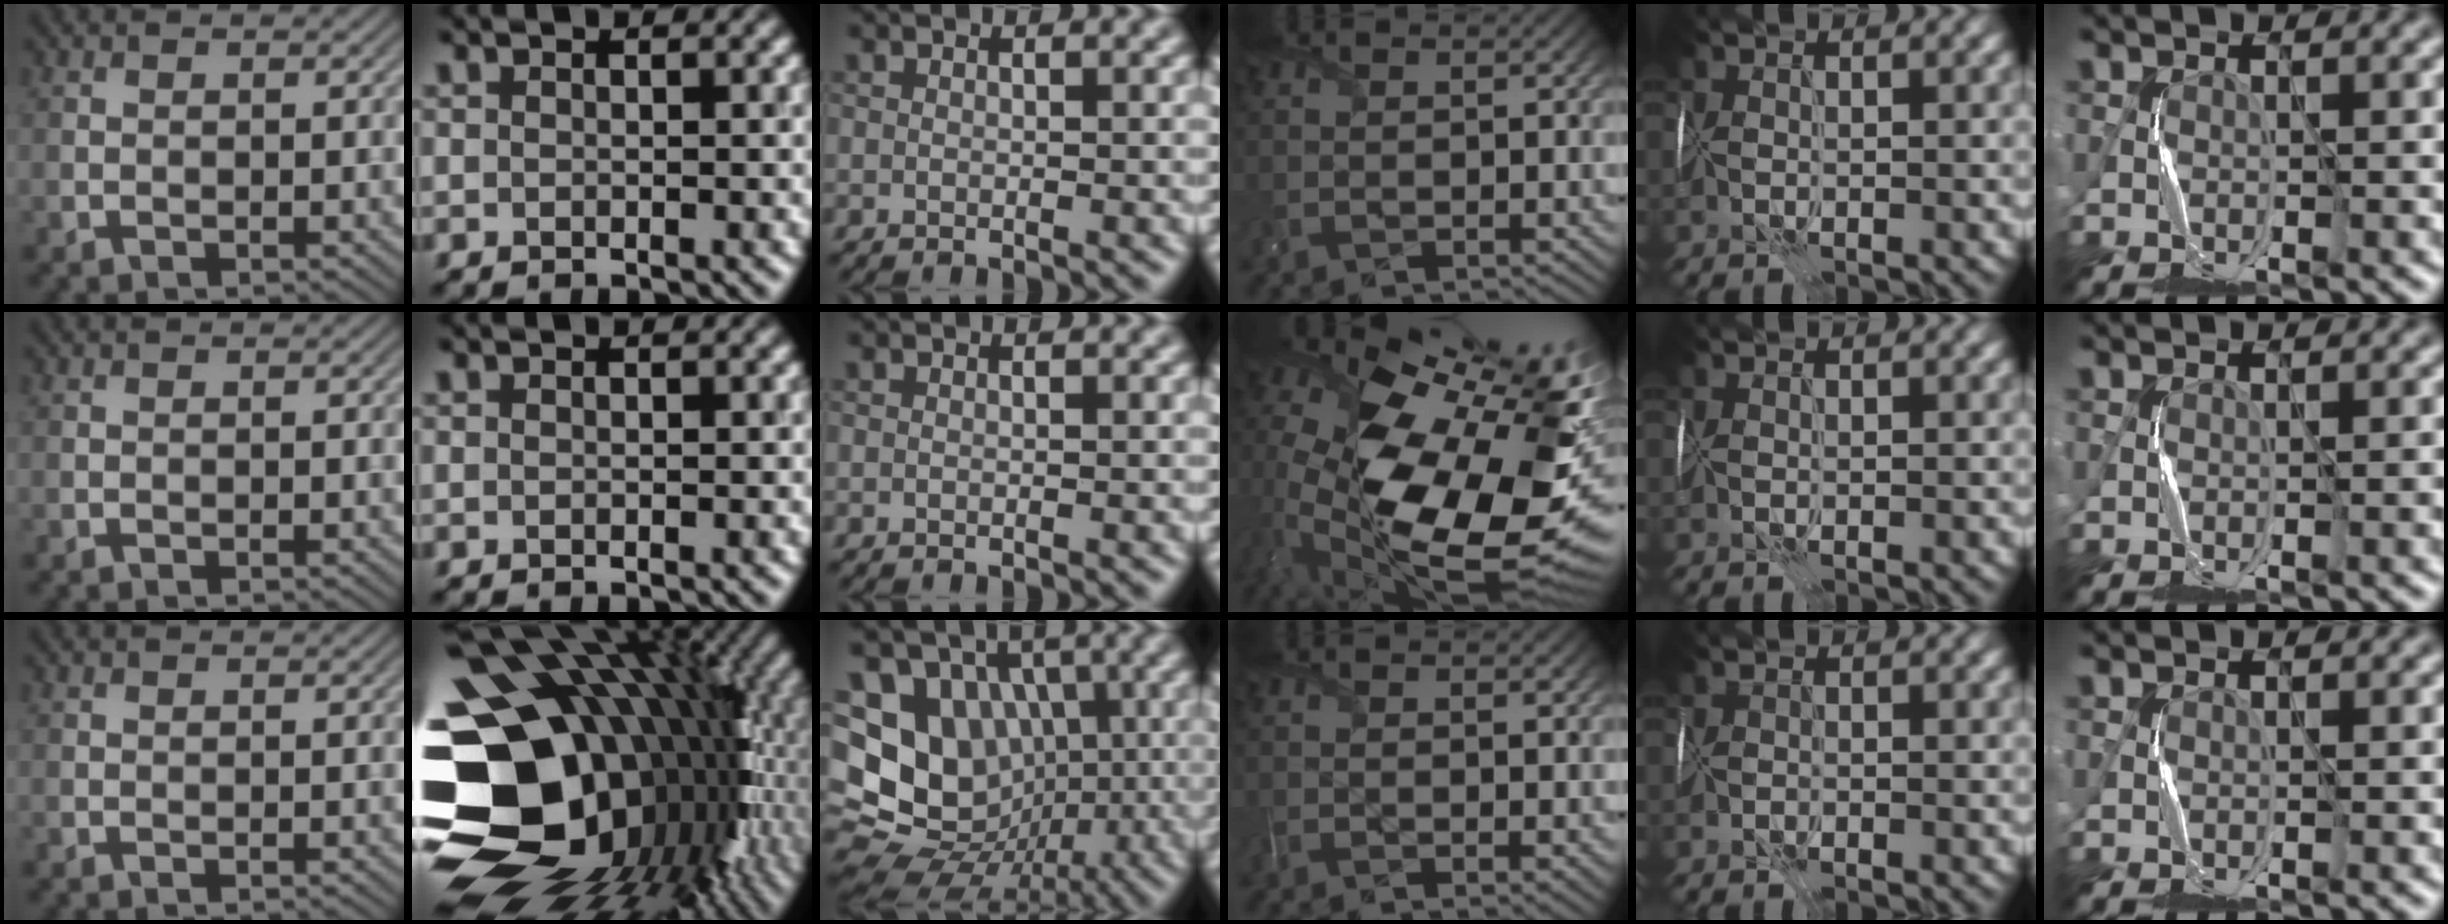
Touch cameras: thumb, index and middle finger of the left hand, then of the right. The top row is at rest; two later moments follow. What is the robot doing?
{"motion": "wrap", "object": "cellophane"}